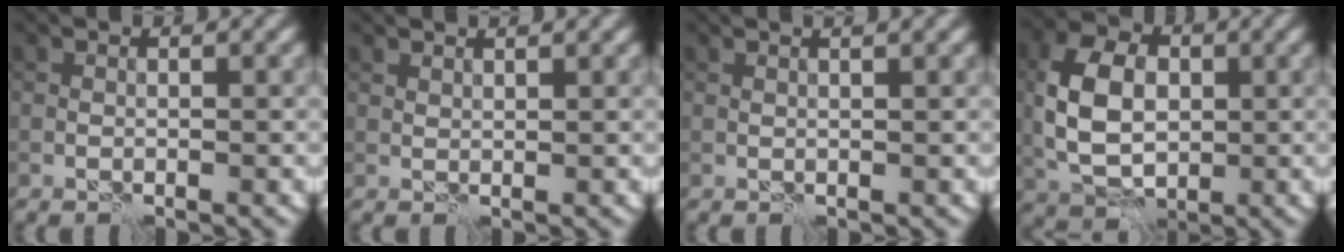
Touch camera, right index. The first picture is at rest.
{"total": 1.2, "force": [1.1, 0.2, 0.4], "torque": [-0.008, -0.001, 0.016]}
{"total": 2.8, "force": [1.7, 1.0, 2.0], "torque": [-0.011, 0.011, -0.001]}
{"total": 7.7, "force": [0.3, 5.2, 5.6], "torque": [-0.122, 0.006, -0.002]}